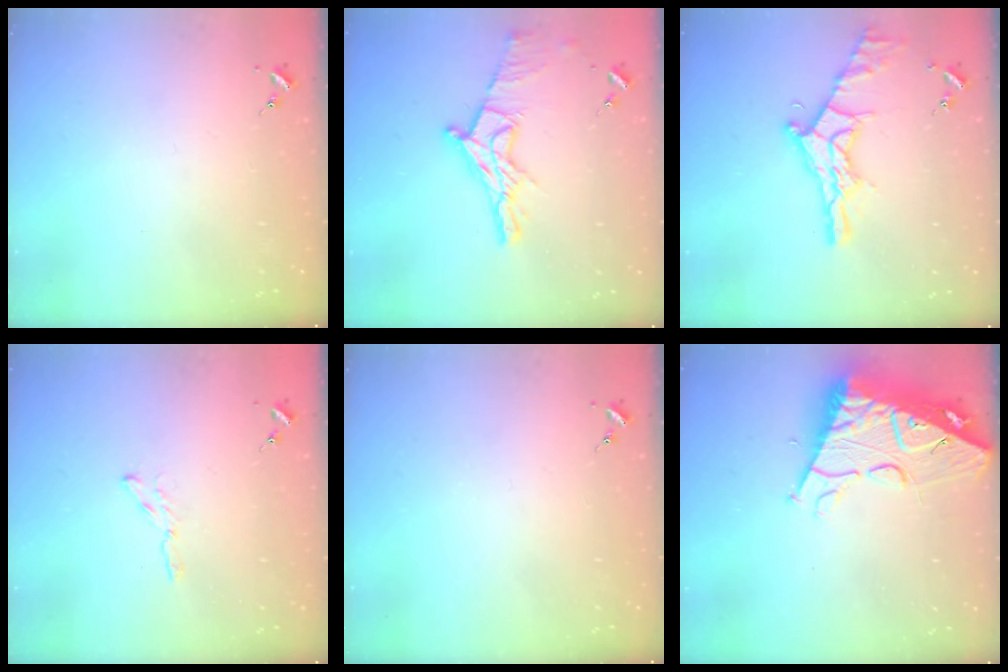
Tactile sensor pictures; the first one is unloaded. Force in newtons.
{"total": 15.7, "press": 15.7, "slide": 1.0}
{"total": 17.0, "press": 17.0, "slide": 1.2}
{"total": 2.4, "press": 2.4, "slide": 0.2}
{"total": 0.0}
{"total": 18.5, "press": 18.4, "slide": 2.1}